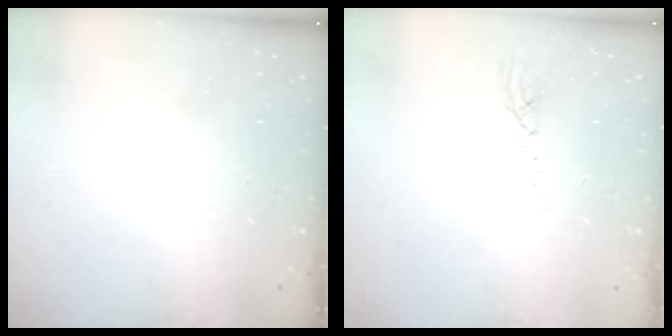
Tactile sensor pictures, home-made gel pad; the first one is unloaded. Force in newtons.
{"total": 4.1, "press": 4.1, "slide": 0.4}